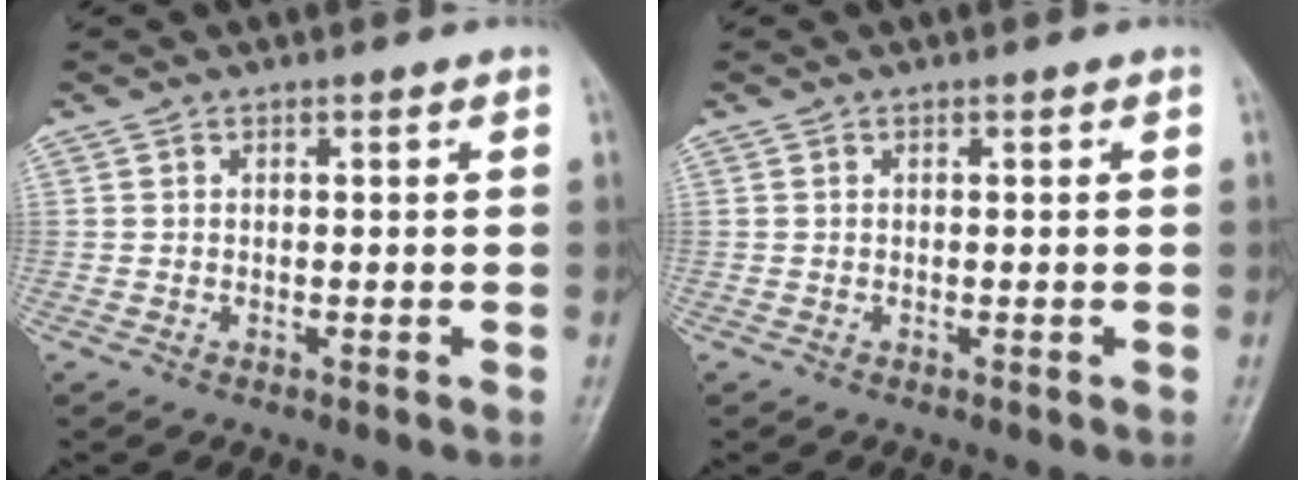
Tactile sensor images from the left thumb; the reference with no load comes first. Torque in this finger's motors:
{"motor_torque": [0.00, 0.00, 0.00, 0.00, 0.00]}